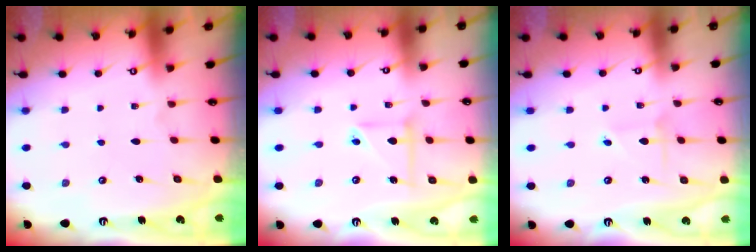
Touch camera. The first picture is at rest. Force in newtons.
{"total": 5.1, "press": 5.0, "slide": 0.5}
{"total": 2.4, "press": 2.4, "slide": 0.2}